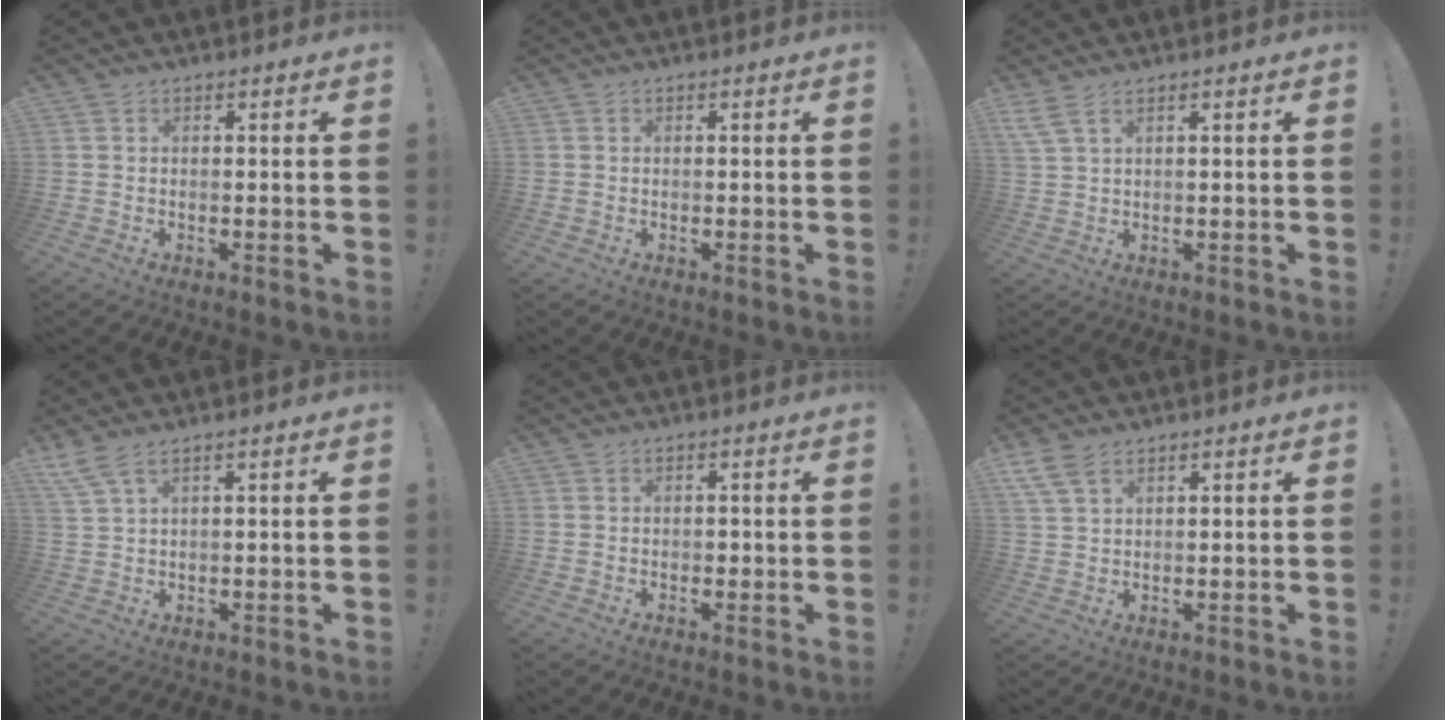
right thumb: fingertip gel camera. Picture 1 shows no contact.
{"total": 0.0}
{"total": 4.1, "force": [2.6, 1.1, 3.0], "torque": [-0.065, -0.005, 0.050]}
{"total": 4.1, "force": [2.7, 0.6, 3.0], "torque": [-0.067, -0.006, 0.052]}
{"total": 0.8, "force": [-0.3, 0.6, 0.4], "torque": [-0.008, 0.002, -0.005]}
{"total": 5.9, "force": [3.7, 2.8, 3.6], "torque": [-0.071, -0.007, 0.074]}